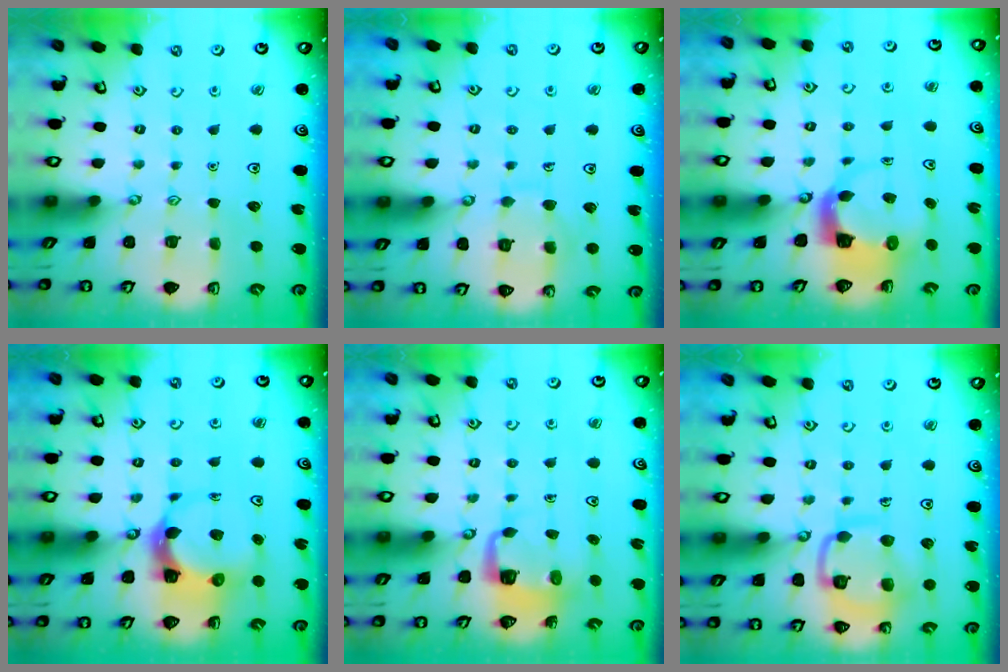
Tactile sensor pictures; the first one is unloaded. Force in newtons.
{"total": 7.3, "press": 7.2, "slide": 0.7}
{"total": 4.1, "press": 4.1, "slide": 0.3}
{"total": 5.1, "press": 5.0, "slide": 0.7}
{"total": 3.3, "press": 3.3, "slide": 0.1}
{"total": 12.3, "press": 12.3, "slide": 0.9}